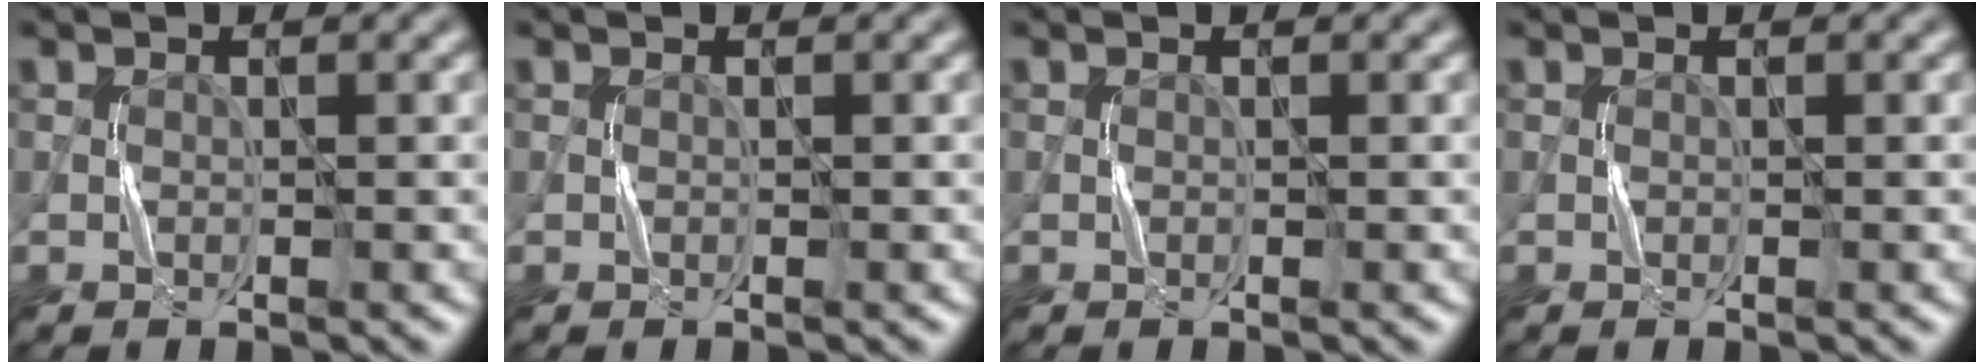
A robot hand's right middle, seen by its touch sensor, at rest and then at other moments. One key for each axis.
{"total": 0.0}
{"total": 0.0}
{"total": 0.0}